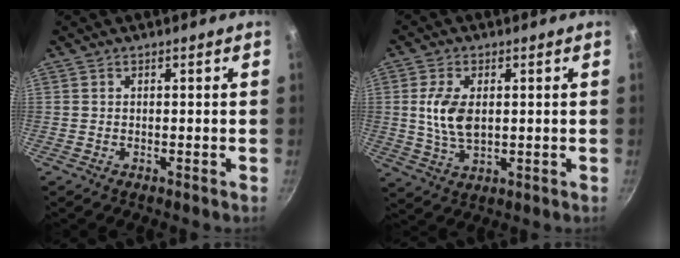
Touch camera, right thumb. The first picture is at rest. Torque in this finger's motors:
{"motor_torque": [-0.12, 0.30, 0.20, 0.21, 0.19]}